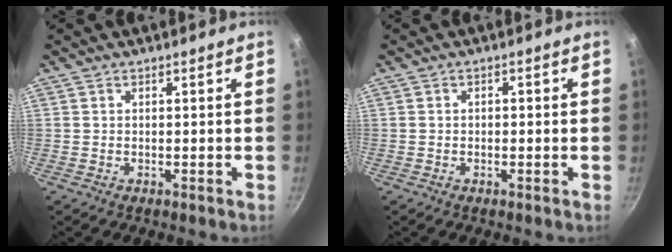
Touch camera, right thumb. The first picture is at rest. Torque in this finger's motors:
{"motor_torque": [-0.03, -0.24, -0.30, 0.21, -0.01]}